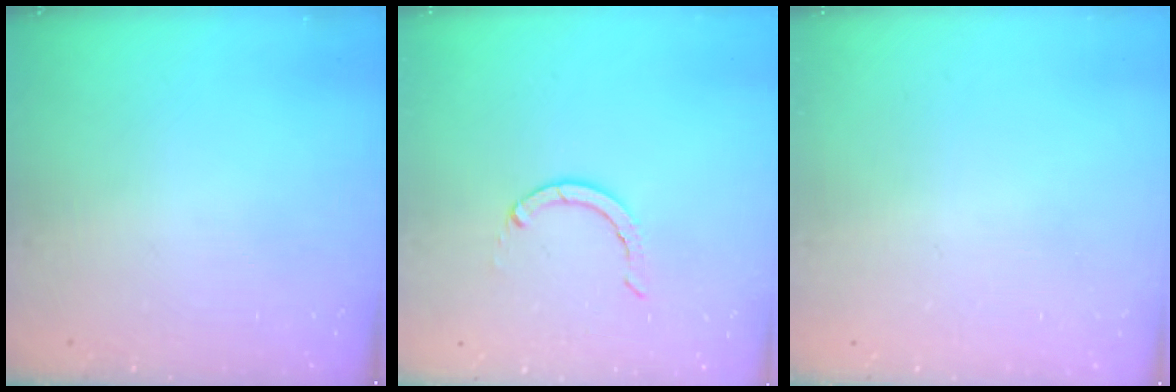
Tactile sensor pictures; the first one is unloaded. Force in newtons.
{"total": 2.9, "press": 2.9, "slide": 0.1}
{"total": 2.4, "press": 2.4, "slide": 0.2}